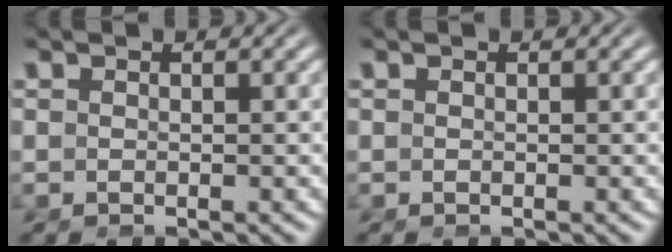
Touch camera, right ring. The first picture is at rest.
{"total": 0.0}